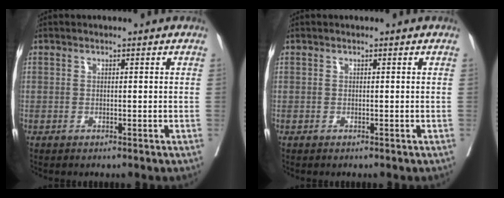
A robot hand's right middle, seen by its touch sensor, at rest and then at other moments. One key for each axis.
{"total": 0.0}